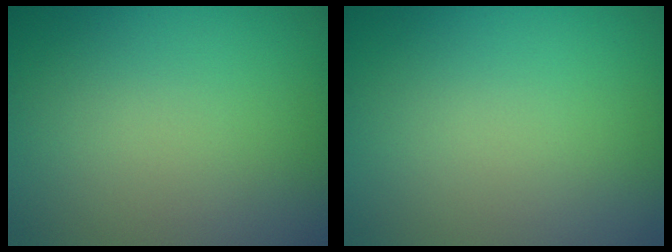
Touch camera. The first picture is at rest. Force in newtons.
{"total": 0.0}